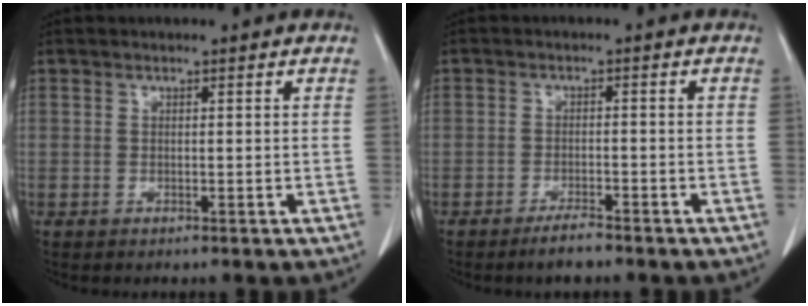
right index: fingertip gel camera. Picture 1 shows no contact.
{"total": 2.9, "force": [-2.4, 0.5, 1.5], "torque": [-0.028, -0.002, -0.042]}